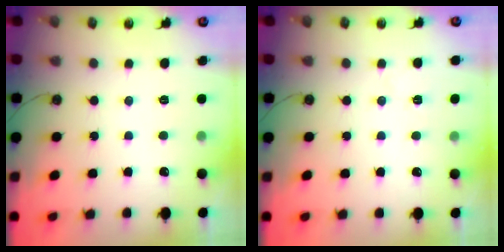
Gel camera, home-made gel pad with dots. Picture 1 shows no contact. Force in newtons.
{"total": 3.6, "press": 3.5, "slide": 0.9}